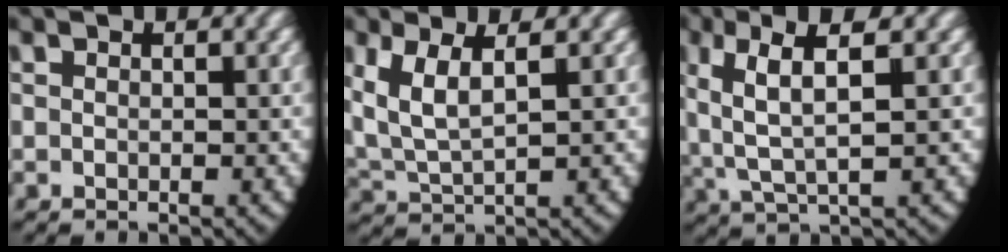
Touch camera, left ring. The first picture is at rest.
{"total": 5.0, "force": [1.1, 3.3, 3.6], "torque": [-0.104, -0.020, 0.033]}
{"total": 5.1, "force": [1.3, 2.3, 4.4], "torque": [-0.094, -0.009, 0.030]}